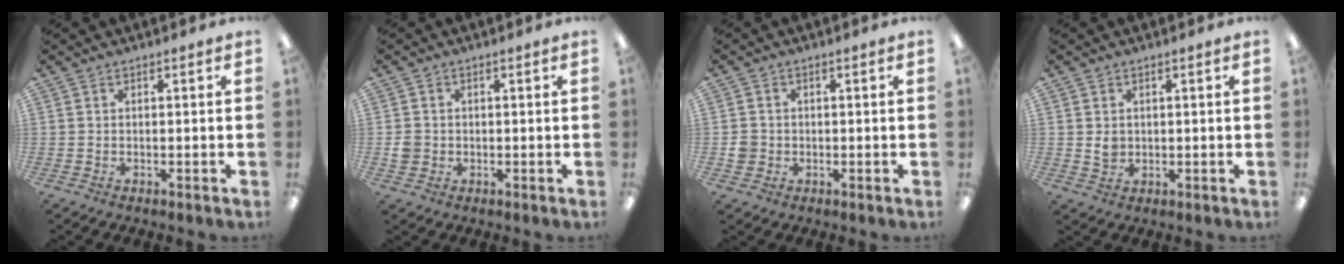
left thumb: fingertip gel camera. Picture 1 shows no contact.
{"total": 2.9, "force": [-0.3, 2.7, 0.8], "torque": [-0.005, 0.001, -0.007]}
{"total": 3.1, "force": [-0.5, 3.0, 0.6], "torque": [-0.003, 0.002, -0.011]}
{"total": 2.6, "force": [0.6, 2.3, 1.1], "torque": [-0.016, 0.000, 0.008]}